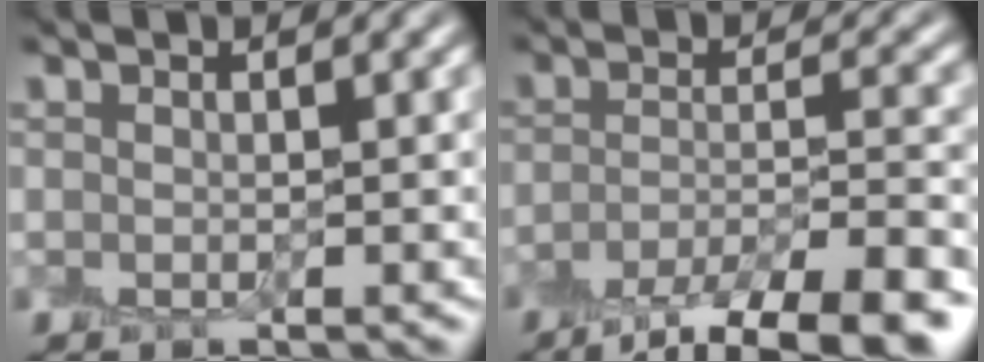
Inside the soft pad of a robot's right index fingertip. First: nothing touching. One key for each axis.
{"total": 8.9, "fx": -5.9, "fy": 2.3, "fz": 6.2, "tx": -0.089, "ty": -0.007, "tz": -0.097}